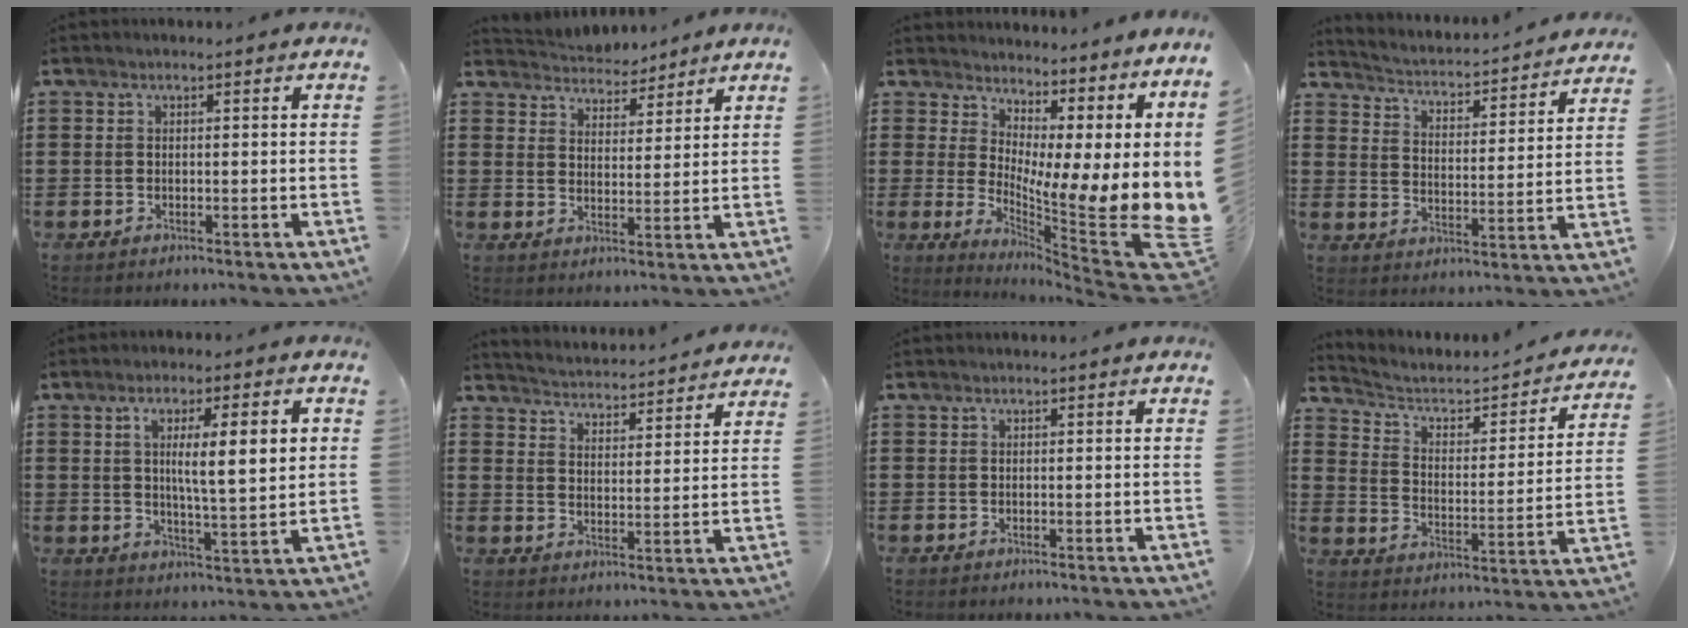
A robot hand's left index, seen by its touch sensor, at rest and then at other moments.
{"total": 4.1, "force": [4.0, 0.8, -0.6], "torque": [-0.009, -0.016, 0.072]}
{"total": 5.8, "force": [0.0, 3.3, 4.8], "torque": [-0.066, -0.066, -0.005]}
{"total": 2.2, "force": [2.2, -0.1, -0.3], "torque": [-0.016, -0.032, 0.024]}
{"total": 8.6, "force": [2.2, 1.8, 8.1], "torque": [-0.141, 0.000, 0.031]}
{"total": 3.7, "force": [3.6, -0.6, -0.8], "torque": [-0.009, -0.034, 0.057]}
{"total": 0.0}
{"total": 2.9, "force": [2.1, 1.7, 1.1], "torque": [-0.044, -0.019, 0.020]}